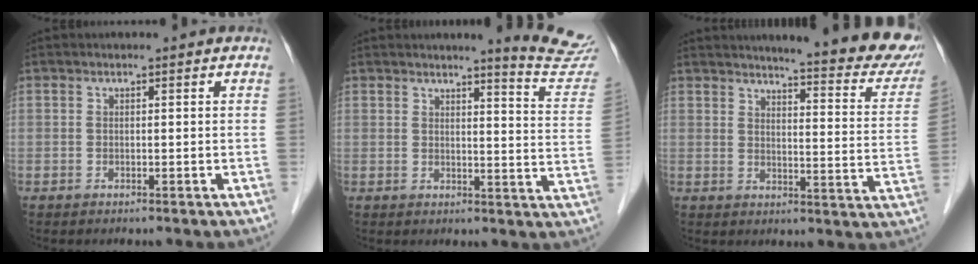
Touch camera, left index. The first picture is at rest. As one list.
[{"total": 10.3, "force": [9.9, -1.2, 2.5], "torque": [-0.020, -0.090, 0.092]}, {"total": 19.5, "force": [17.1, 1.7, 9.2], "torque": [-0.106, -0.077, 0.186]}]